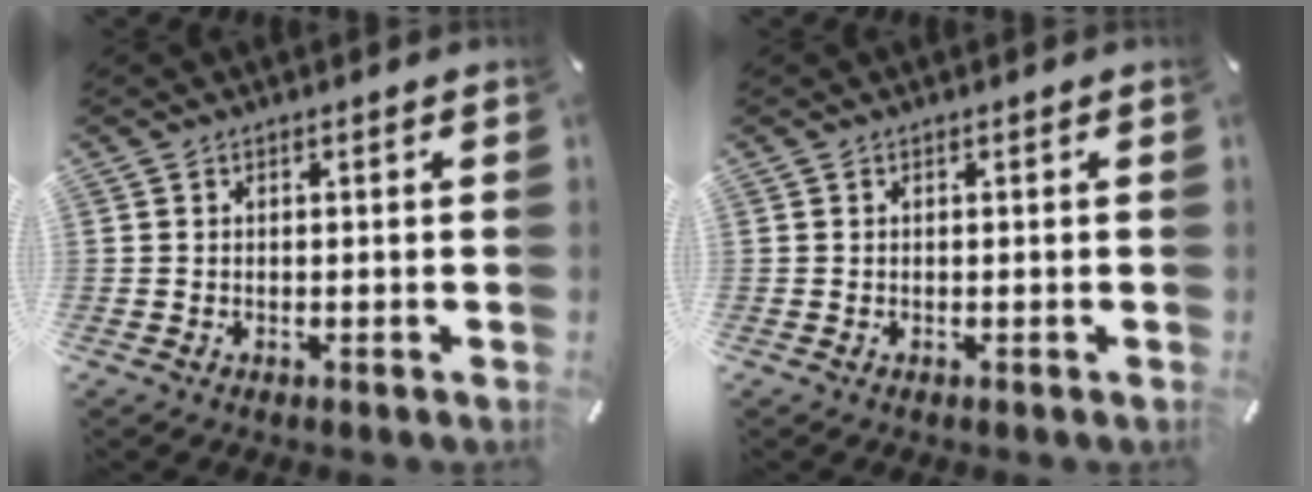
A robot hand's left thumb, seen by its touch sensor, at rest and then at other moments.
{"total": 0.0}